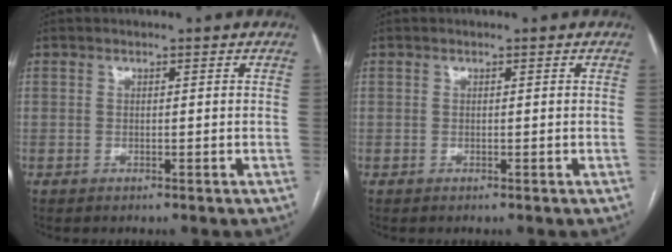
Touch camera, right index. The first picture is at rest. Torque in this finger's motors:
{"motor_torque": [0.00, 0.00, 0.00, 0.01]}